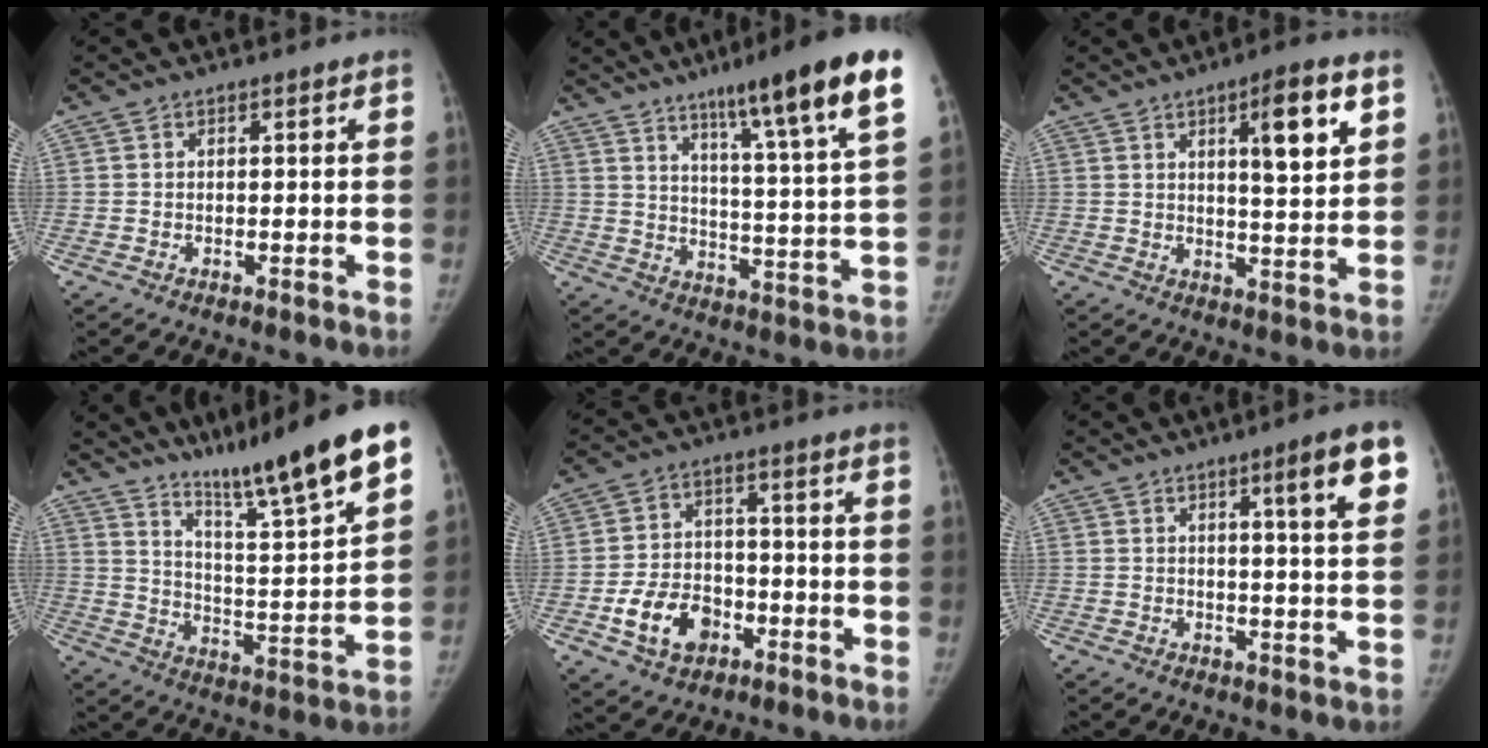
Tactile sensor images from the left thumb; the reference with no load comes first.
{"total": 20.0, "force": [12.3, 1.3, 15.7], "torque": [-0.209, -0.046, 0.175]}
{"total": 10.2, "force": [4.5, 2.2, 8.9], "torque": [-0.119, -0.022, 0.065]}
{"total": 20.7, "force": [15.1, 1.4, 14.1], "torque": [-0.187, -0.072, 0.244]}
{"total": 10.0, "force": [-4.2, 7.3, 5.4], "torque": [-0.072, 0.026, -0.069]}
{"total": 9.1, "force": [4.3, 0.6, 8.0], "torque": [-0.101, -0.019, 0.056]}